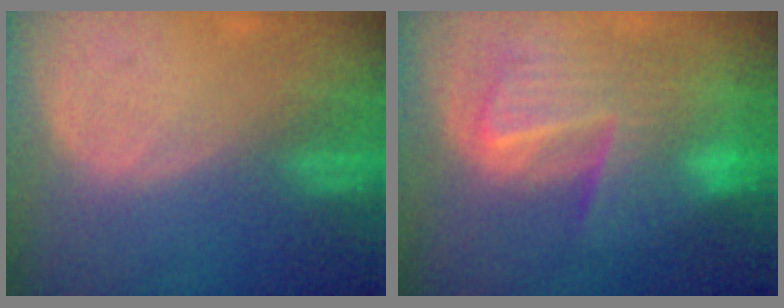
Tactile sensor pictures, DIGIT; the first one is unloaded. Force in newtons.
{"total": 10.0, "press": 8.7, "slide": 5.0}